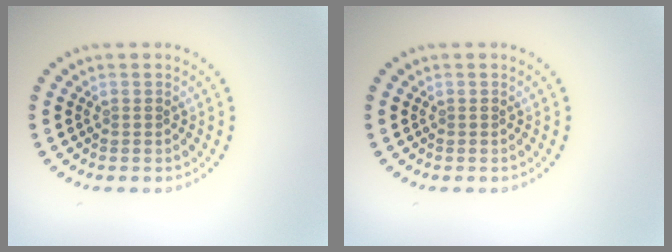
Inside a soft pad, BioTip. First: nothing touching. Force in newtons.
{"total": 0.0}